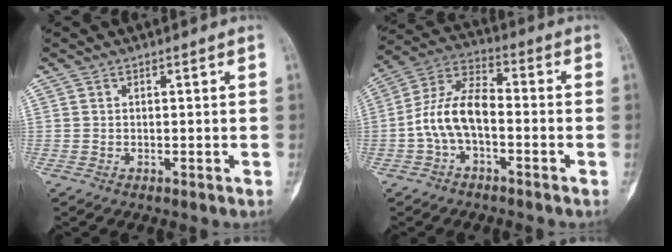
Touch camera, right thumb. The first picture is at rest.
{"total": 10.3, "force": [-2.2, 5.4, 8.5], "torque": [-0.160, 0.042, -0.052]}